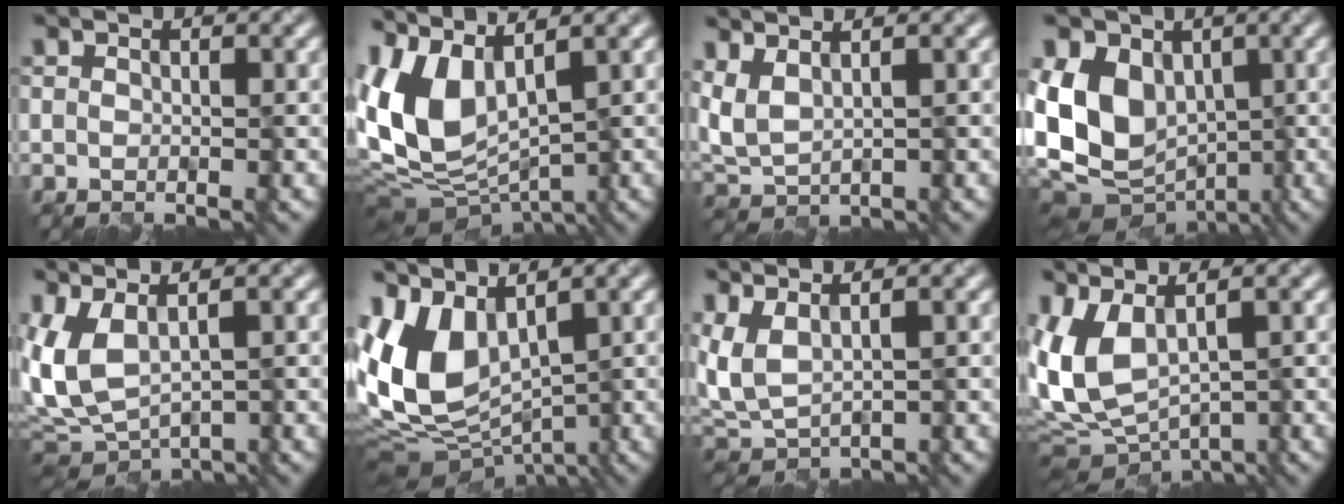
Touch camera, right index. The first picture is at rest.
{"total": 7.4, "force": [0.1, 4.0, 6.2], "torque": [-0.131, -0.002, -0.010]}
{"total": 3.1, "force": [0.9, 1.2, 2.7], "torque": [-0.067, 0.003, 0.017]}
{"total": 10.3, "force": [-1.3, 7.7, 6.7], "torque": [-0.127, 0.017, -0.030]}
{"total": 6.2, "force": [-0.3, 2.7, 5.6], "torque": [-0.123, 0.001, -0.010]}
{"total": 7.6, "force": [-0.3, 4.6, 6.0], "torque": [-0.118, -0.003, -0.017]}
{"total": 3.6, "force": [0.5, 1.3, 3.3], "torque": [-0.079, 0.001, 0.009]}
{"total": 7.4, "force": [-0.5, 3.6, 6.4], "torque": [-0.149, -0.018, -0.003]}